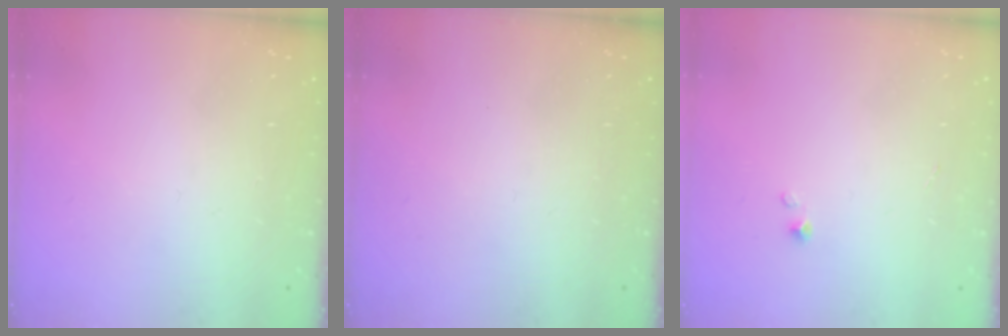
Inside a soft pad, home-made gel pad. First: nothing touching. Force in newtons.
{"total": 0.0}
{"total": 0.0}